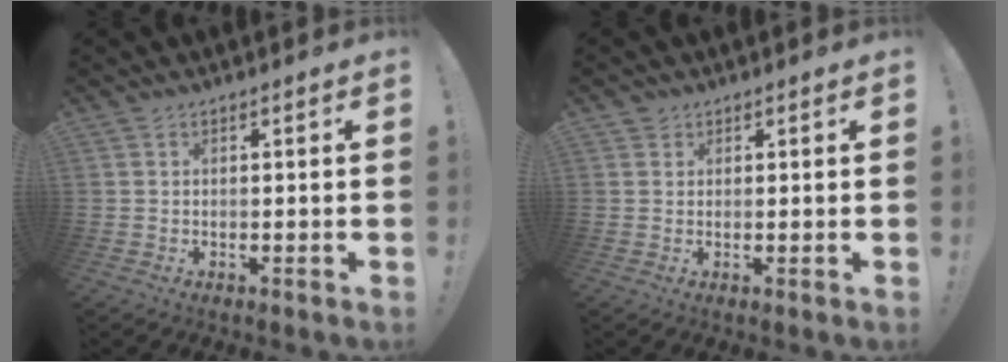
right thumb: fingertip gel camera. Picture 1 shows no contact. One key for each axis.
{"total": 1.4, "fx": 1.0, "fy": 1.1, "fz": 0.0, "tx": 0.002, "ty": -0.002, "tz": 0.018}